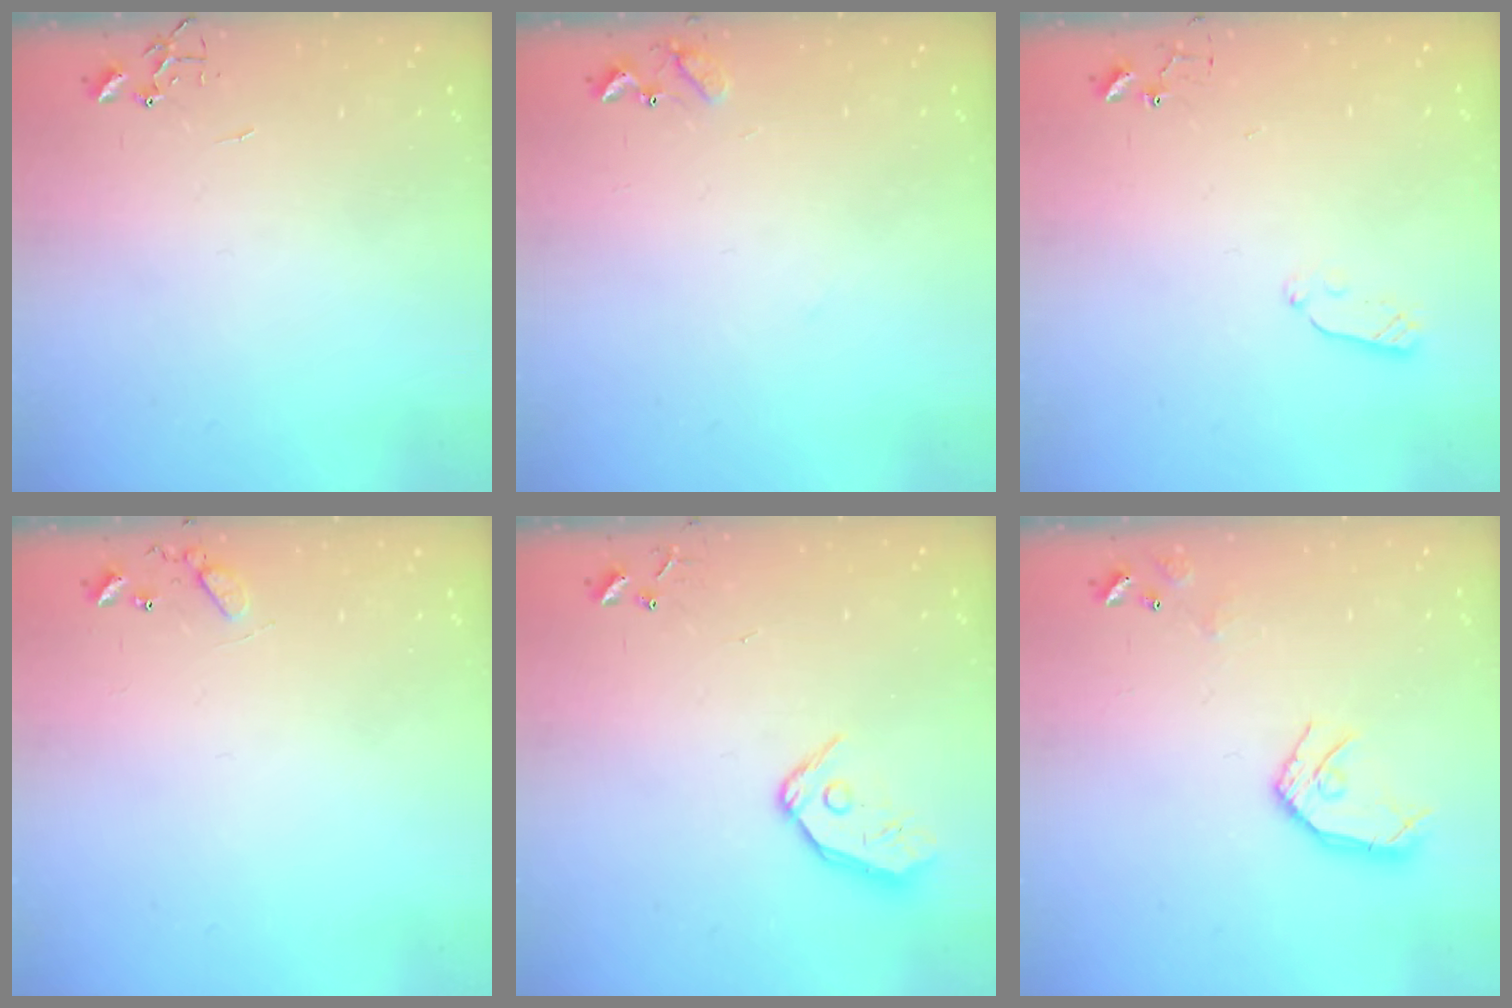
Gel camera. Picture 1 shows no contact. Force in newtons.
{"total": 8.4, "press": 8.4, "slide": 0.5}
{"total": 4.5, "press": 4.5, "slide": 0.4}
{"total": 7.7, "press": 7.6, "slide": 0.5}
{"total": 9.8, "press": 9.7, "slide": 1.3}
{"total": 11.7, "press": 11.6, "slide": 1.2}